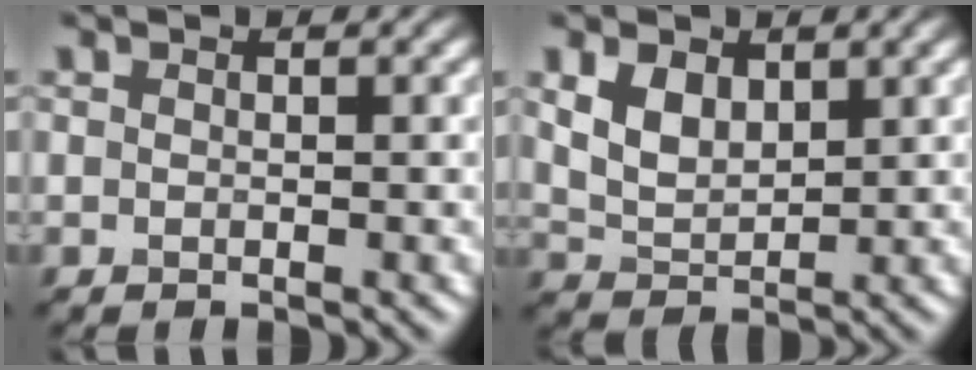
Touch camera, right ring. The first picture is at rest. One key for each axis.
{"total": 3.4, "fx": 1.5, "fy": 2.2, "fz": 2.1, "tx": -0.052, "ty": -0.003, "tz": 0.035}